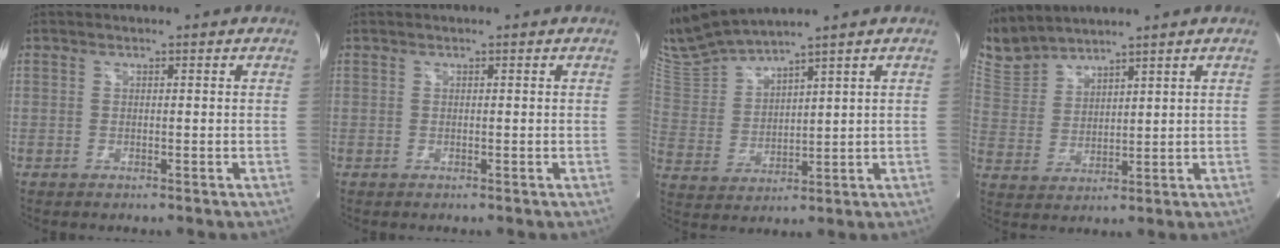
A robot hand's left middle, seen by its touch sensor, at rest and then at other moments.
{"total": 0.0}
{"total": 9.2, "force": [8.8, -1.0, 2.5], "torque": [-0.076, 0.003, 0.196]}
{"total": 6.4, "force": [6.4, 0.7, 0.2], "torque": [-0.022, 0.011, 0.143]}